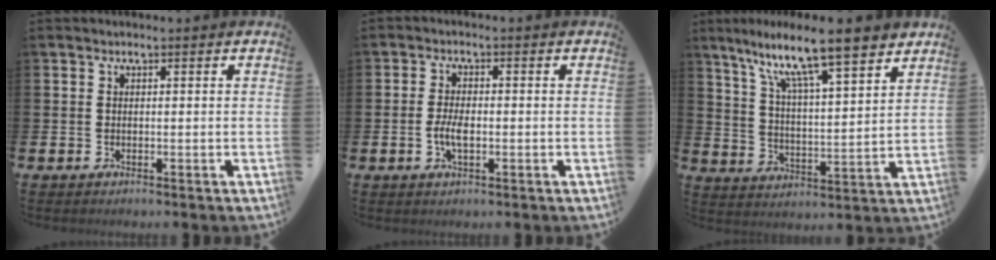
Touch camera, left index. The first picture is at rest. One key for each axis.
{"total": 3.2, "fx": -0.6, "fy": 1.3, "fz": 2.9, "tx": -0.054, "ty": -0.003, "tz": -0.014}
{"total": 11.4, "fx": 9.6, "fy": 0.9, "fz": 6.0, "tx": -0.134, "ty": -0.062, "tz": 0.157}